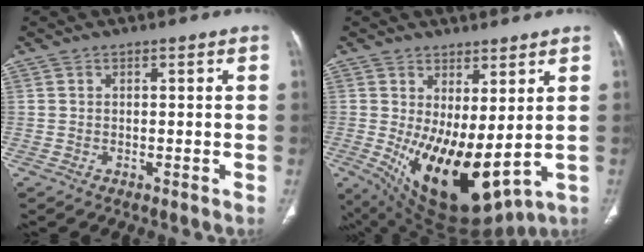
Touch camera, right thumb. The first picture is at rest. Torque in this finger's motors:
{"motor_torque": [2.51, 2.50, 1.93, -0.30, 0.59]}